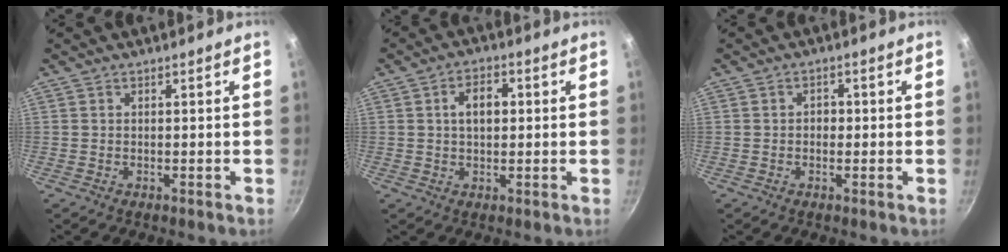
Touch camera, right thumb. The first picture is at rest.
{"total": 5.4, "force": [0.9, 3.3, 4.2], "torque": [-0.059, 0.009, 0.011]}
{"total": 1.8, "force": [-0.1, 1.5, 1.1], "torque": [-0.002, 0.006, -0.006]}